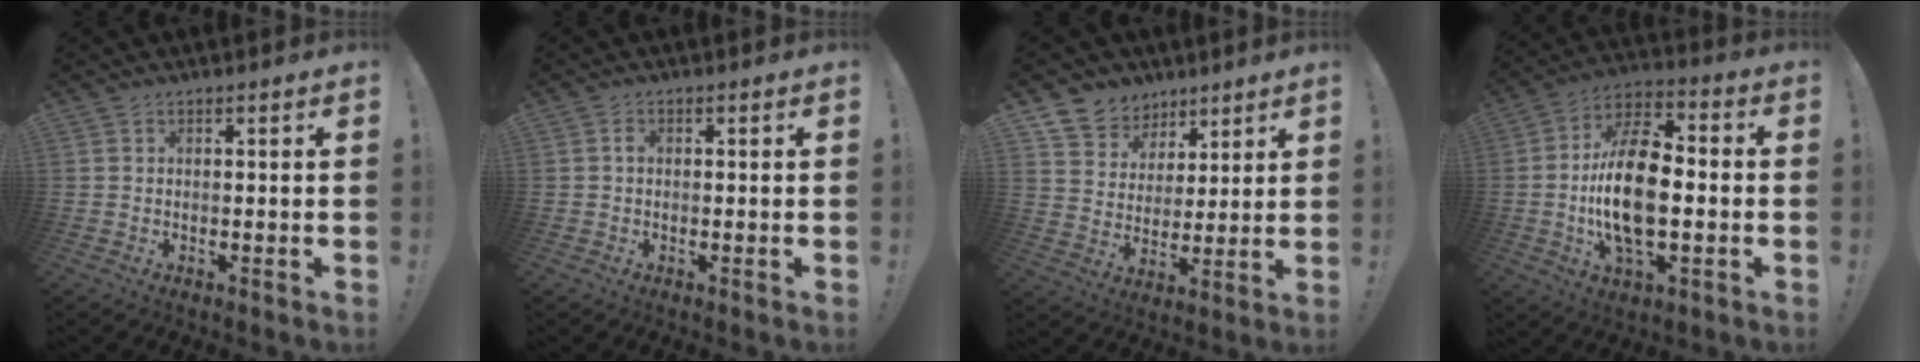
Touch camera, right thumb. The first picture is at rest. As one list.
[{"total": 0.8, "force": [-0.2, 0.5, 0.6], "torque": [-0.003, 0.000, -0.007]}, {"total": 9.9, "force": [6.5, 7.3, 1.5], "torque": [-0.022, -0.054, 0.129]}, {"total": 19.1, "force": [-1.7, 10.2, 16.1], "torque": [-0.290, 0.000, -0.034]}]